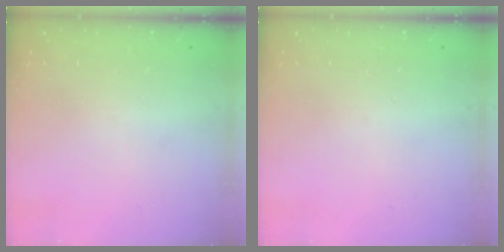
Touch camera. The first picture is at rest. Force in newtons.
{"total": 0.0}